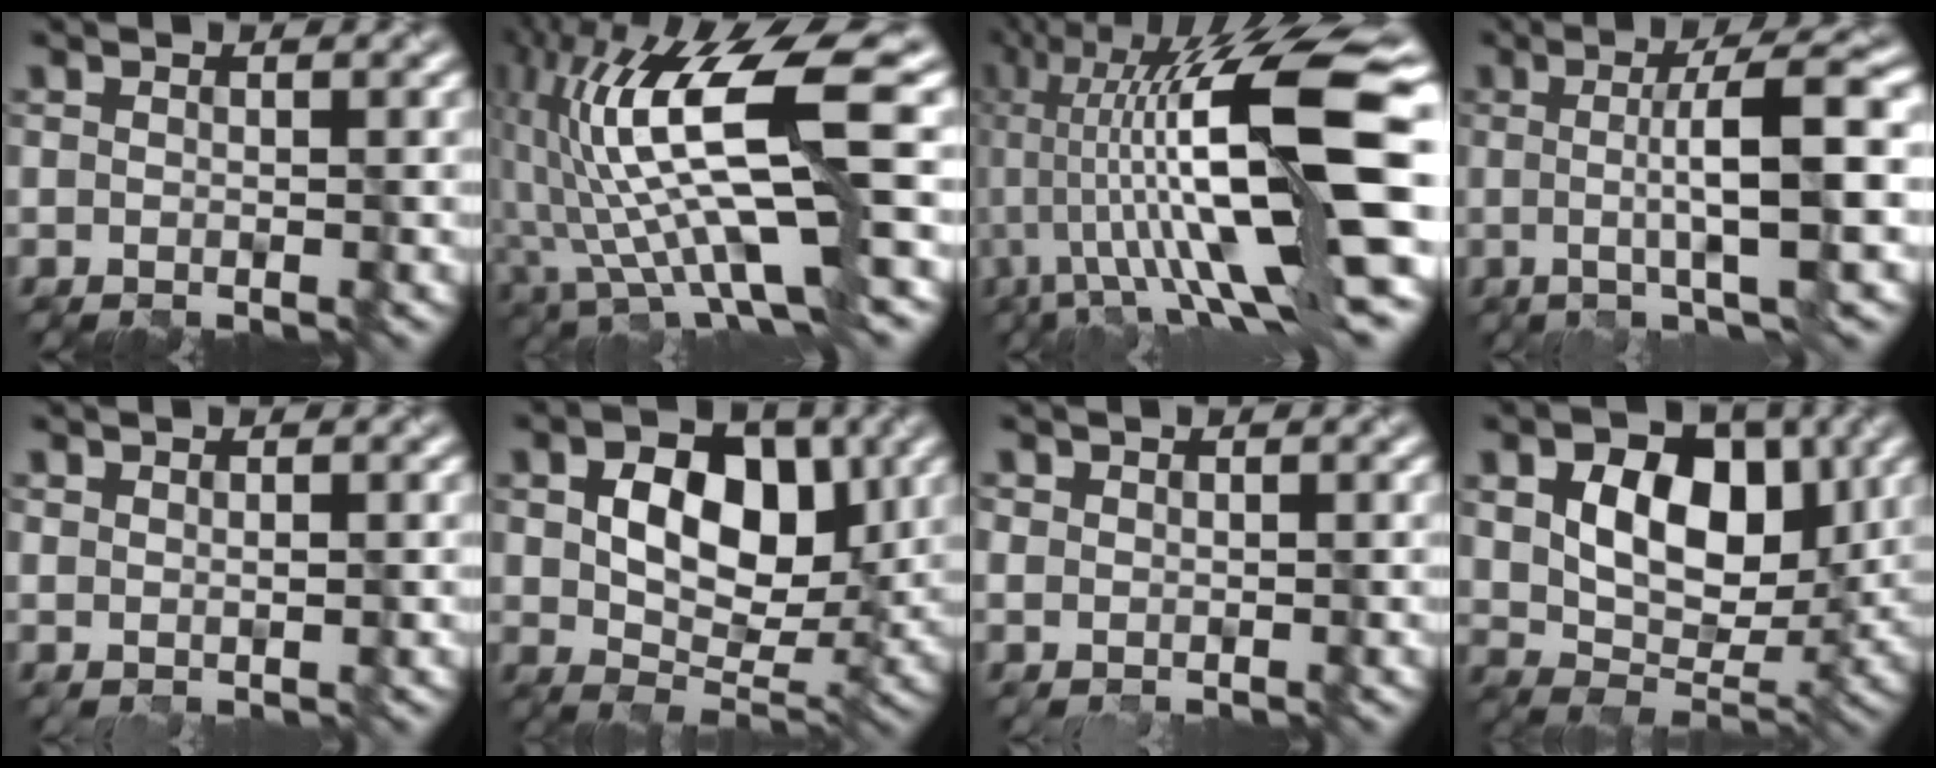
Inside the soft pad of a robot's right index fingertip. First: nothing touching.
{"total": 12.5, "force": [0.7, 2.9, 12.2], "torque": [-0.227, 0.004, 0.020]}
{"total": 16.2, "force": [0.8, 3.6, 15.8], "torque": [-0.256, 0.031, 0.010]}
{"total": 8.2, "force": [0.1, 1.5, 8.1], "torque": [-0.107, 0.004, 0.000]}
{"total": 0.7, "force": [0.6, 0.4, 0.1], "torque": [-0.001, -0.003, 0.014]}
{"total": 7.8, "force": [1.8, 5.1, 5.6], "torque": [-0.086, -0.002, 0.028]}
{"total": 1.0, "force": [0.6, 0.6, -0.3], "torque": [0.012, -0.001, 0.010]}
{"total": 8.9, "force": [2.4, 6.0, 6.2], "torque": [-0.104, -0.007, 0.034]}